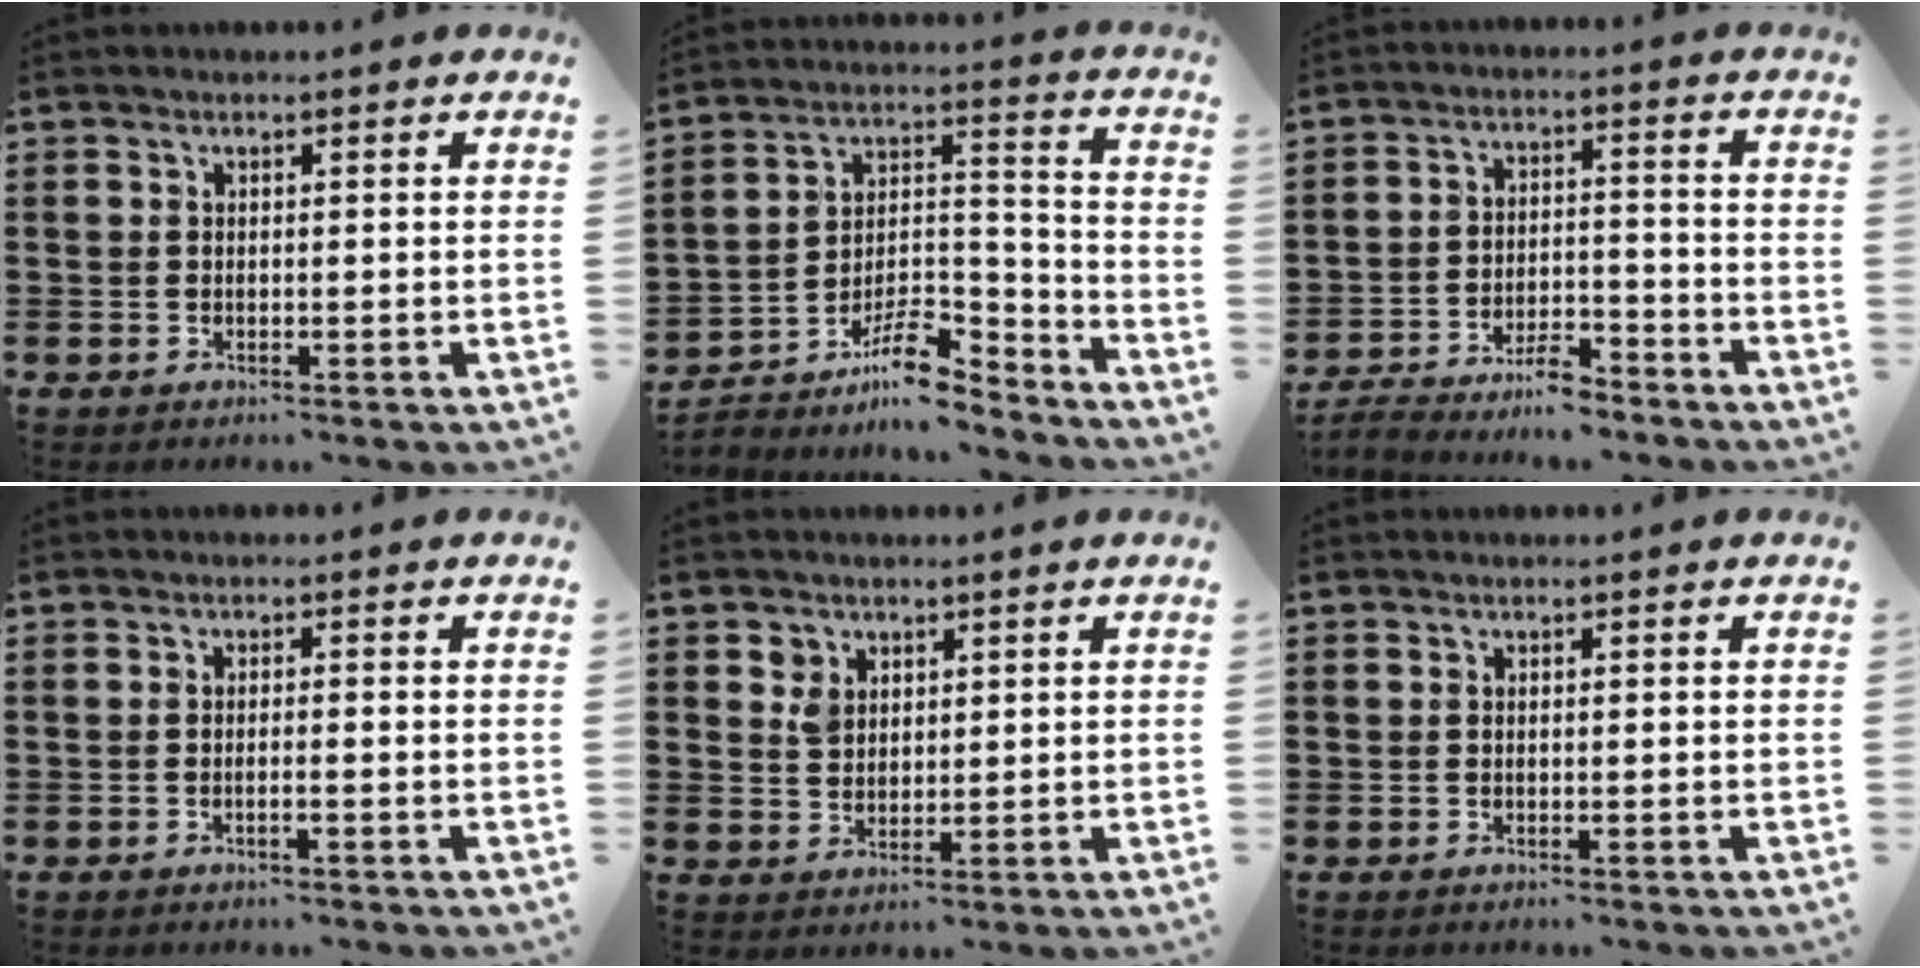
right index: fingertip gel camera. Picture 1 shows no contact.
{"total": 10.5, "force": [-7.9, 3.7, 5.9], "torque": [-0.098, 0.030, -0.147]}
{"total": 5.7, "force": [-5.2, 1.0, 2.2], "torque": [-0.042, 0.010, -0.099]}
{"total": 1.2, "force": [-0.7, -0.1, 1.0], "torque": [-0.016, -0.005, -0.012]}
{"total": 2.9, "force": [1.6, 2.3, 0.9], "torque": [-0.026, 0.009, 0.030]}
{"total": 0.0}